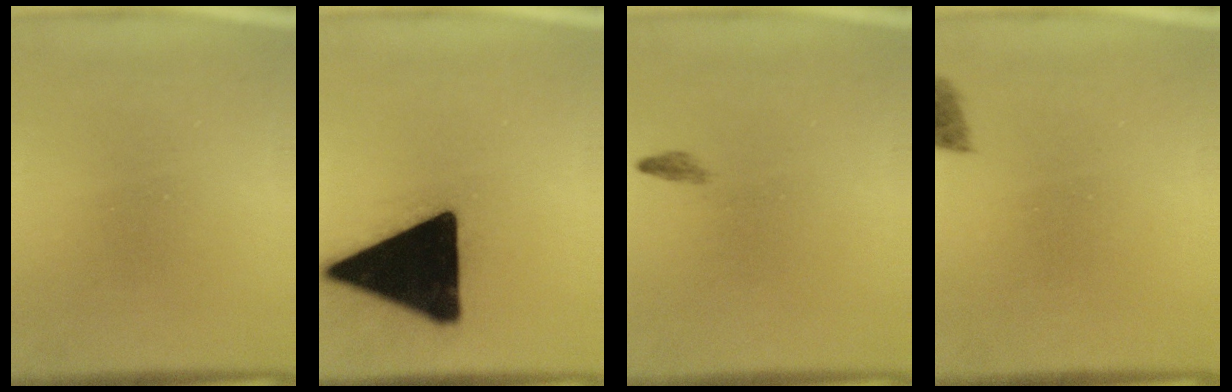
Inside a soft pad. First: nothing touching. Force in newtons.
{"total": 21.1}
{"total": 0.5}
{"total": 2.7}